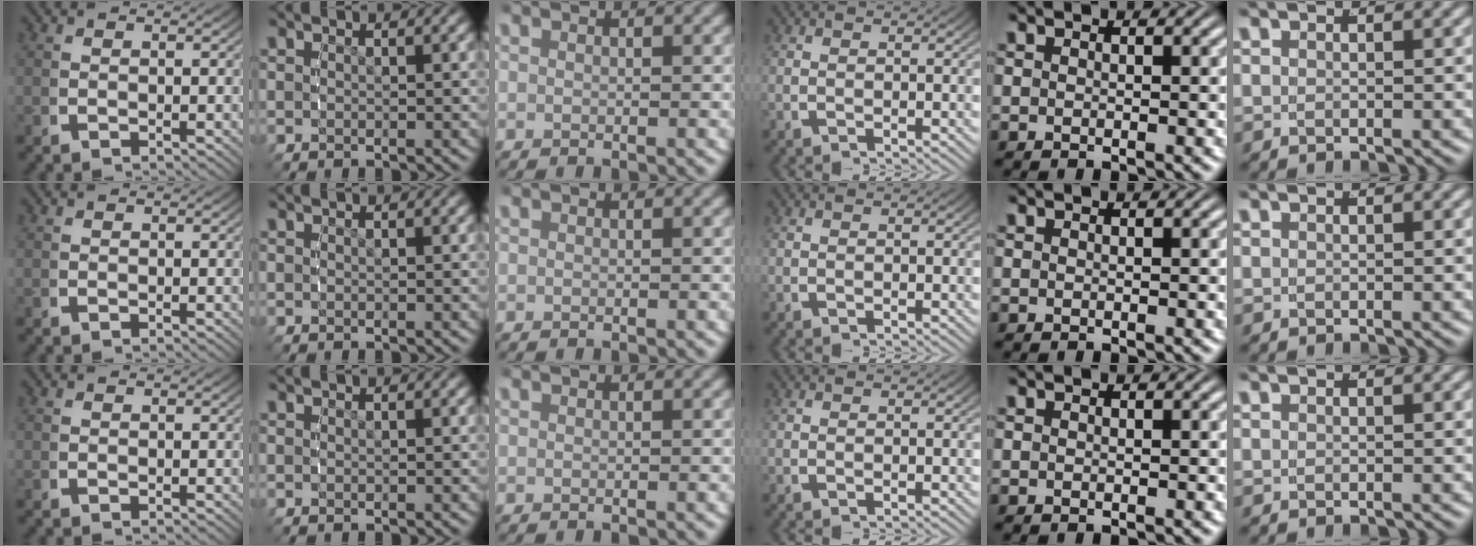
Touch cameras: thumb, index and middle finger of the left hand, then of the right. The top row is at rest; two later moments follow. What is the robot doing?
{"motion": "reach", "object": "glasses case"}